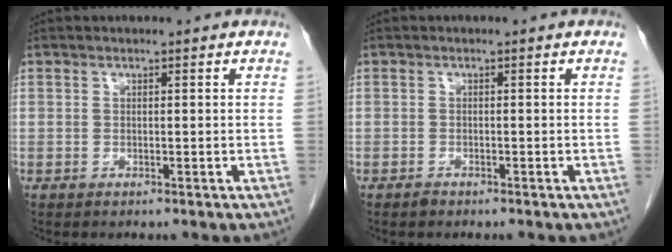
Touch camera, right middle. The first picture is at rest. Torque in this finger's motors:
{"motor_torque": [-0.31, -0.20, 0.01, -0.01]}